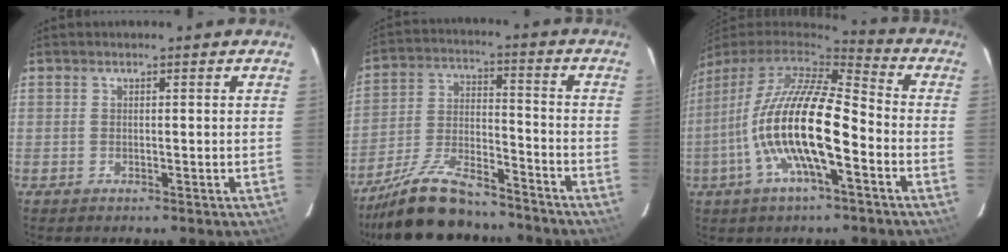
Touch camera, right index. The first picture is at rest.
{"total": 17.7, "force": [-15.1, 4.8, 8.0], "torque": [-0.170, -0.009, -0.251]}
{"total": 17.7, "force": [-5.2, 4.4, 16.3], "torque": [-0.301, -0.019, -0.102]}